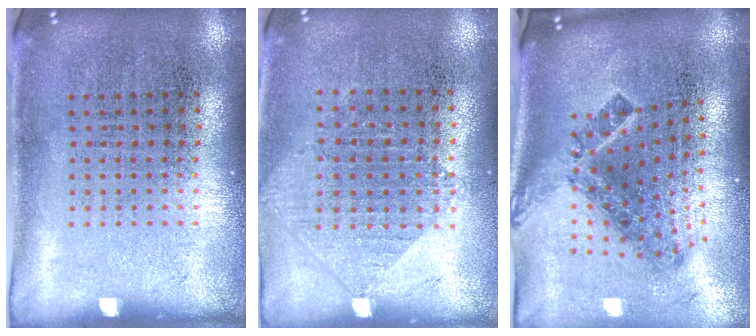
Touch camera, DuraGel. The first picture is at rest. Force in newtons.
{"total": 0.9, "press": 0.9, "slide": 0.2}
{"total": 2.0, "press": 1.4, "slide": 1.4}